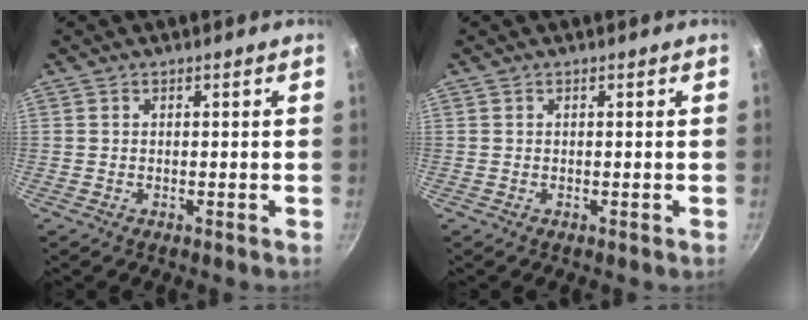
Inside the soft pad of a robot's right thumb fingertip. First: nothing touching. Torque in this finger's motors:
{"motor_torque": [-0.30, 0.18, 0.05, -0.05, 0.00]}